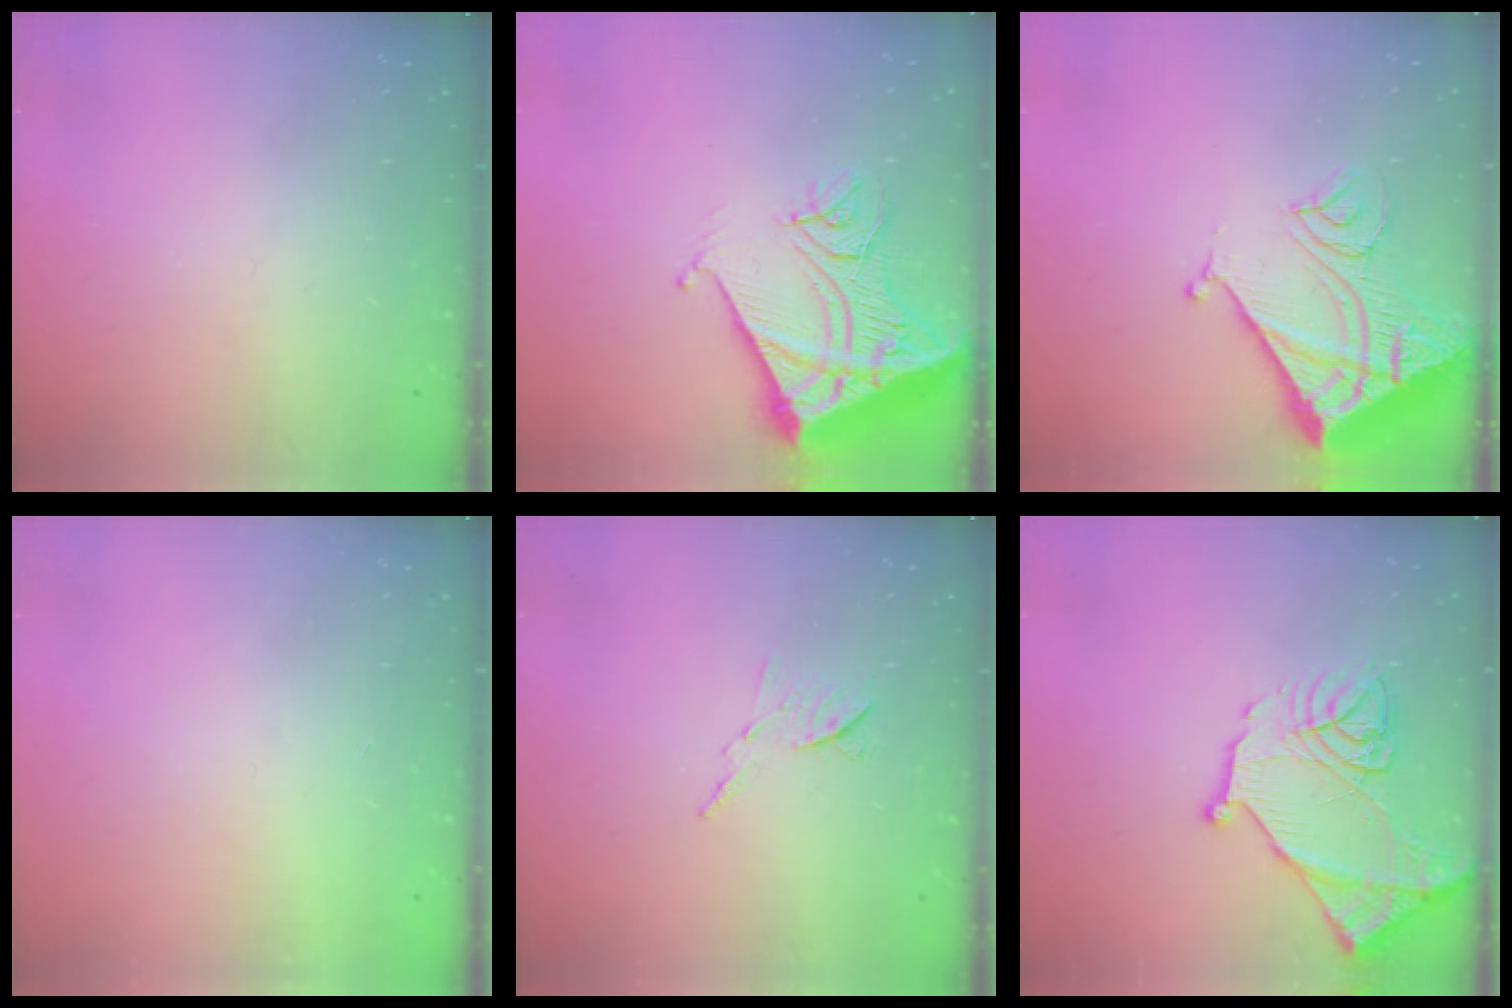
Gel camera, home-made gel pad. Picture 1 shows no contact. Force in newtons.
{"total": 16.2, "press": 16.1, "slide": 2.1}
{"total": 14.7, "press": 14.6, "slide": 1.7}
{"total": 1.7, "press": 1.7, "slide": 0.1}
{"total": 6.8, "press": 6.8, "slide": 0.5}
{"total": 17.5, "press": 17.4, "slide": 1.9}